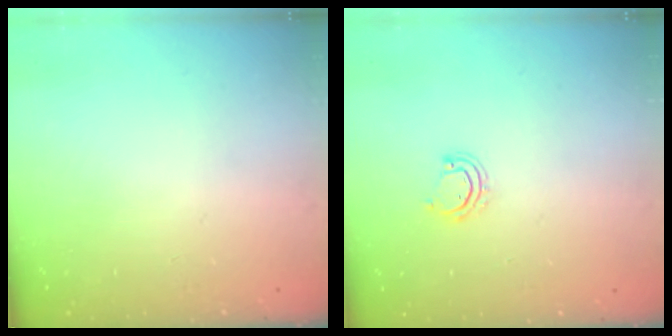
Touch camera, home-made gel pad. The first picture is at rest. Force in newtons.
{"total": 2.7, "press": 2.7, "slide": 0.2}